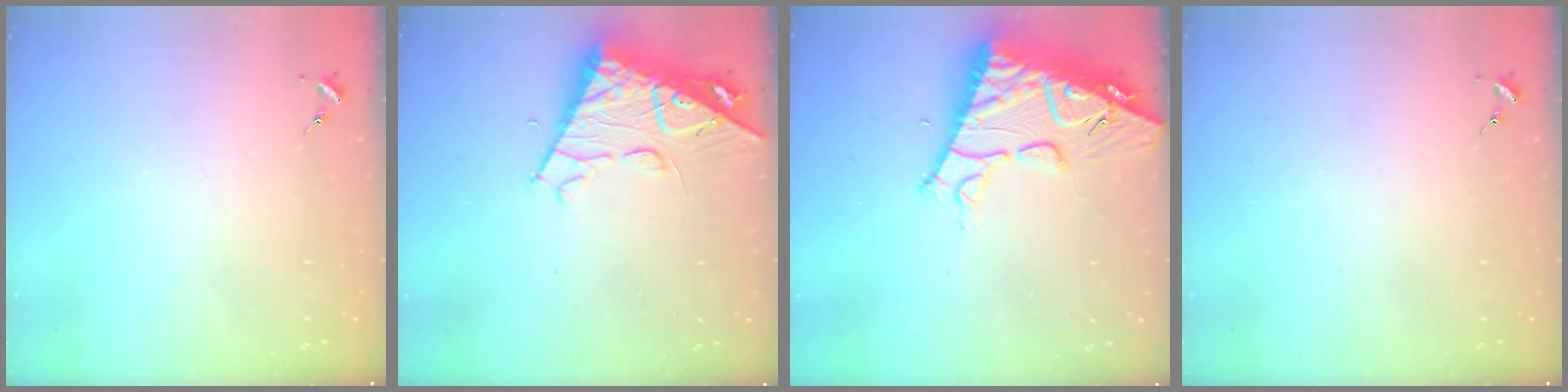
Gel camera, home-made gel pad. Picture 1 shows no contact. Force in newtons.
{"total": 12.6, "press": 12.5, "slide": 1.4}
{"total": 17.5, "press": 17.4, "slide": 1.8}
{"total": 0.0}